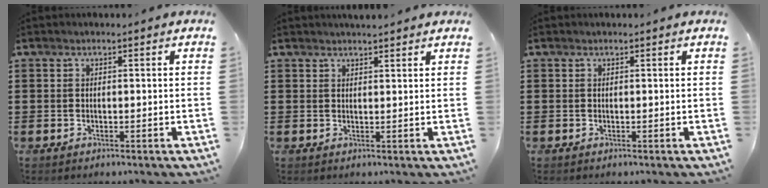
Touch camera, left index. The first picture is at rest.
{"total": 1.8, "force": [1.8, 0.1, 0.3], "torque": [-0.010, 0.001, 0.034]}
{"total": 0.0}